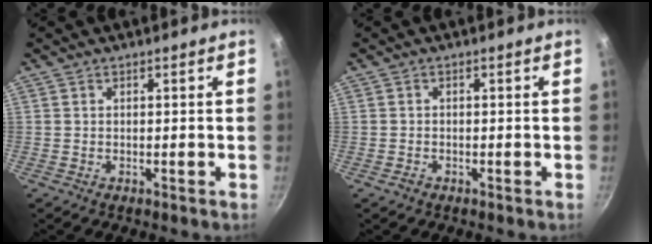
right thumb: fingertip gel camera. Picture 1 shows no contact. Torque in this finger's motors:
{"motor_torque": [-0.10, 0.04, -0.27, 0.24, 0.04]}